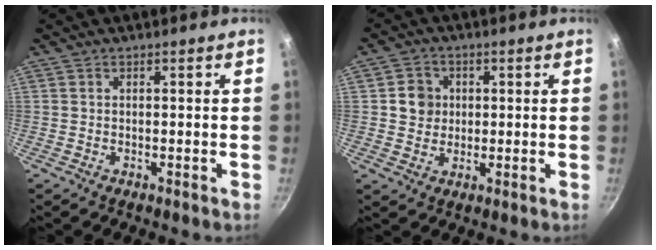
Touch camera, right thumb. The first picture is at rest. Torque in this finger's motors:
{"motor_torque": [0.48, 0.66, 0.30, -0.50, 0.00]}